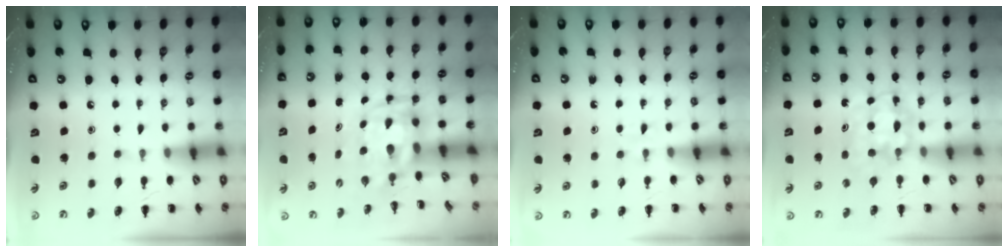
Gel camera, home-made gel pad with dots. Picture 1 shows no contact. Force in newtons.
{"total": 3.4, "press": 3.3, "slide": 0.9}
{"total": 2.1, "press": 1.8, "slide": 0.9}
{"total": 5.5, "press": 5.5, "slide": 0.7}